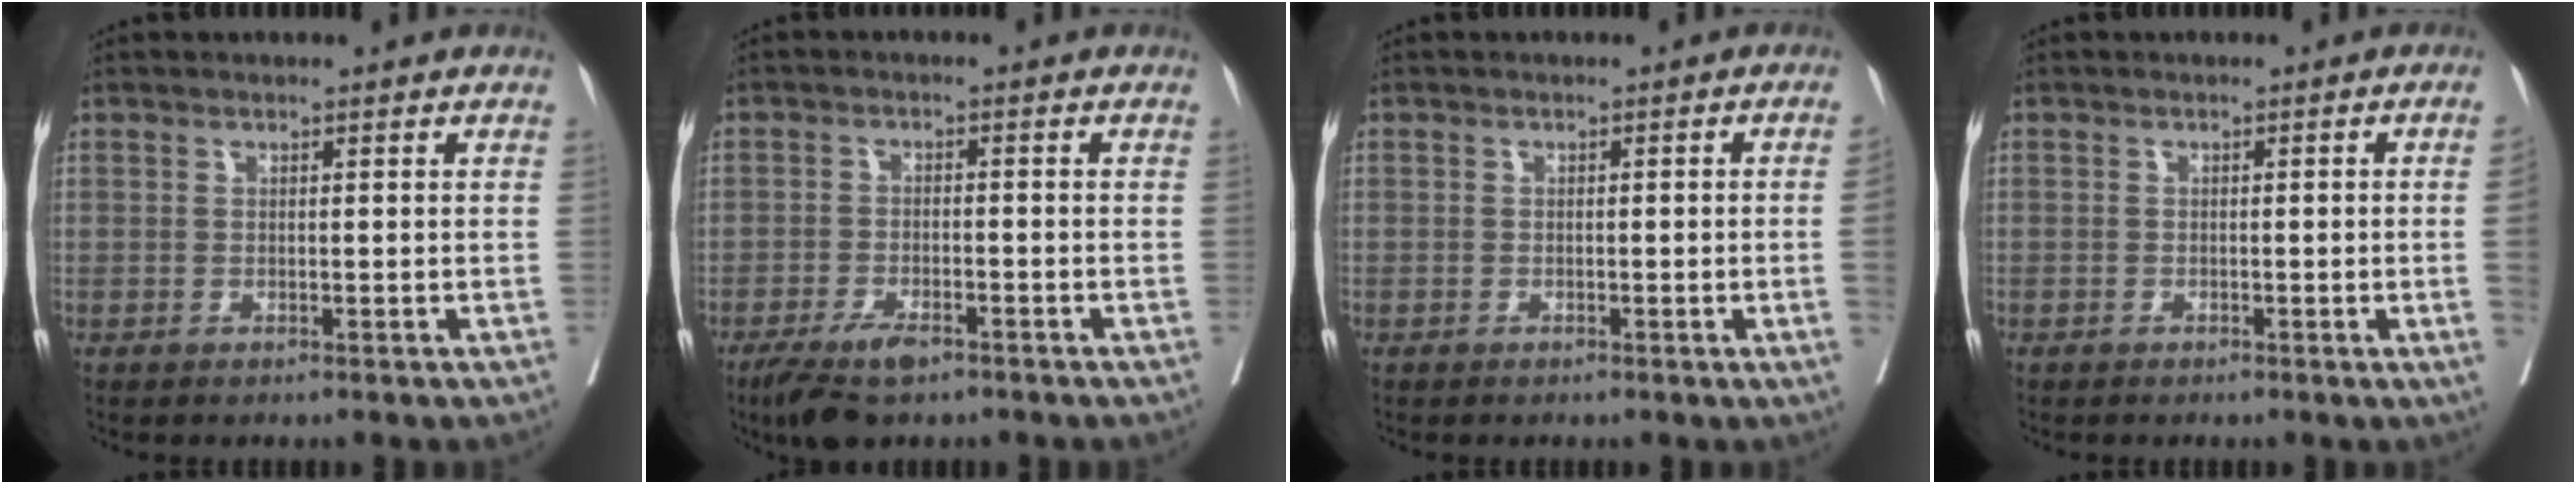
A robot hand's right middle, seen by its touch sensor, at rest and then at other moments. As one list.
[{"total": 6.1, "force": [-4.2, 2.0, 3.9], "torque": [-0.072, -0.008, -0.072]}, {"total": 2.2, "force": [-0.4, -0.4, 2.1], "torque": [-0.033, 0.003, -0.002]}, {"total": 2.6, "force": [-0.5, -1.0, 2.3], "torque": [-0.031, -0.004, -0.006]}]